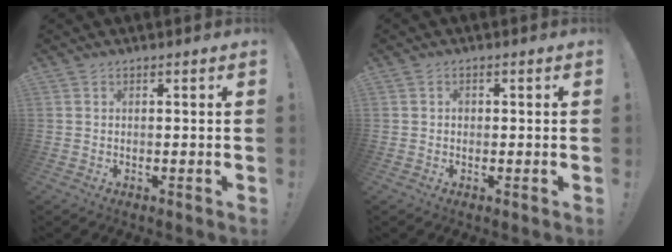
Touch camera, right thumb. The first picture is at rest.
{"total": 1.0, "force": [-0.3, 0.9, 0.4], "torque": [-0.013, 0.005, -0.005]}